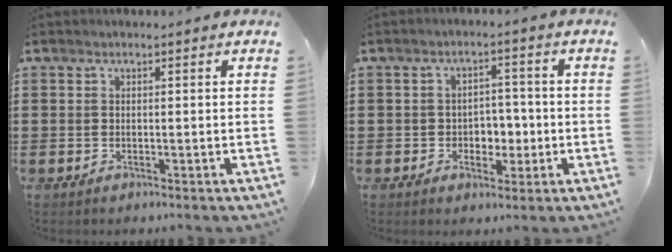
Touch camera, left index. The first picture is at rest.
{"total": 3.9, "force": [-0.9, 3.2, 2.0], "torque": [-0.042, 0.005, -0.024]}